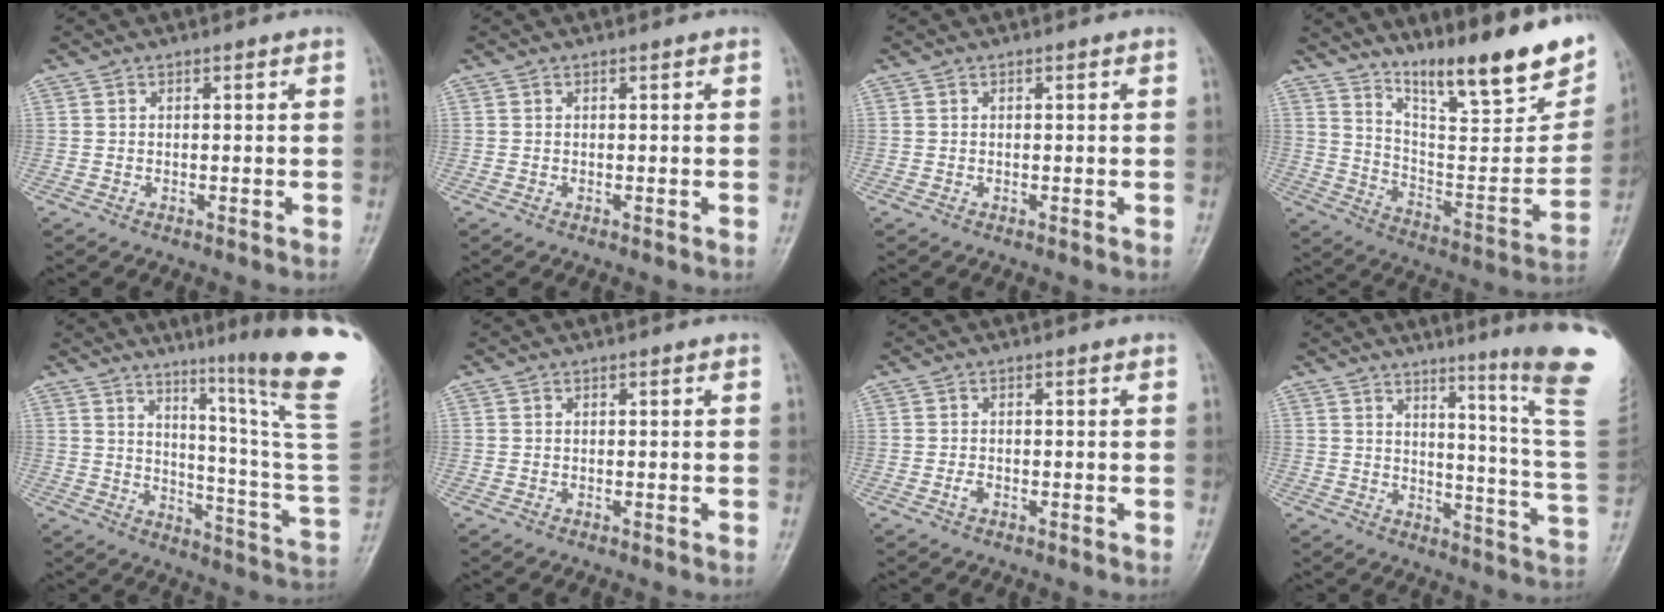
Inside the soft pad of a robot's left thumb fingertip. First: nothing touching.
{"total": 0.0}
{"total": 0.0}
{"total": 23.3, "force": [16.1, 5.1, 16.1], "torque": [-0.210, -0.084, 0.262]}
{"total": 24.9, "force": [15.1, 0.4, 19.8], "torque": [-0.245, -0.109, 0.208]}
{"total": 0.0}
{"total": 1.3, "force": [-0.6, 0.8, 0.8], "torque": [-0.018, 0.002, -0.013]}
{"total": 18.5, "force": [11.3, -0.6, 14.6], "torque": [-0.172, -0.105, 0.141]}